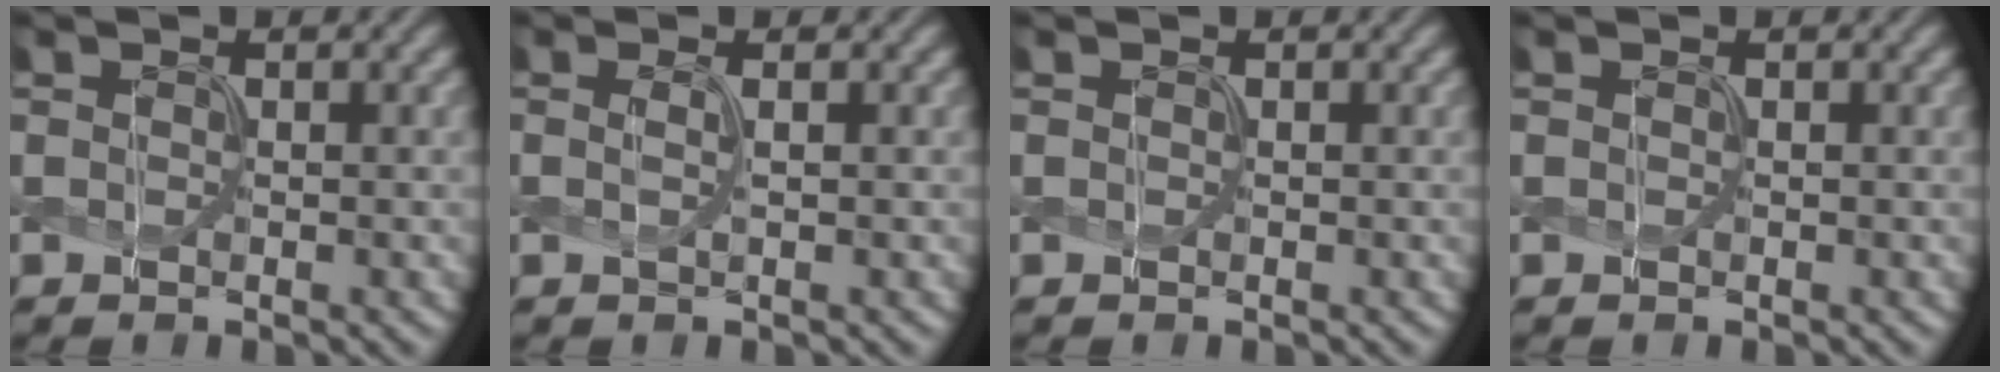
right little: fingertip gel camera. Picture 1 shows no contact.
{"total": 1.1, "force": [0.1, 0.2, 1.1], "torque": [-0.022, -0.001, -0.001]}
{"total": 0.0}
{"total": 0.0}